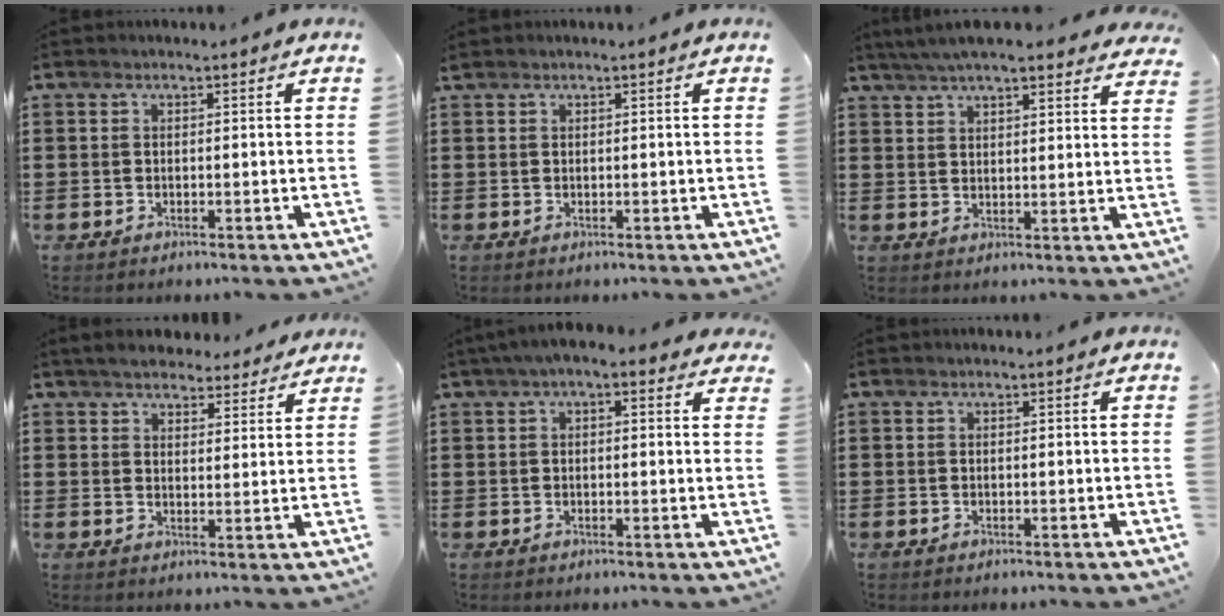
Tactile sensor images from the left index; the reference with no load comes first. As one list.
[{"total": 0.0}, {"total": 5.8, "force": [5.2, 0.5, 2.6], "torque": [-0.064, -0.012, 0.096]}, {"total": 4.7, "force": [4.4, 1.2, 0.9], "torque": [-0.032, -0.009, 0.082]}, {"total": 2.8, "force": [1.2, 1.3, 2.2], "torque": [-0.045, 0.009, 0.020]}, {"total": 0.0}]